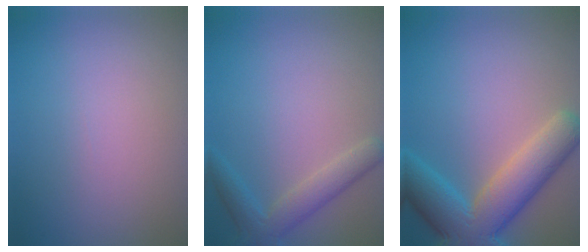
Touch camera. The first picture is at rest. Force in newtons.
{"total": 3.2, "press": 3.2, "slide": 0.2}
{"total": 8.8, "press": 8.8, "slide": 0.5}